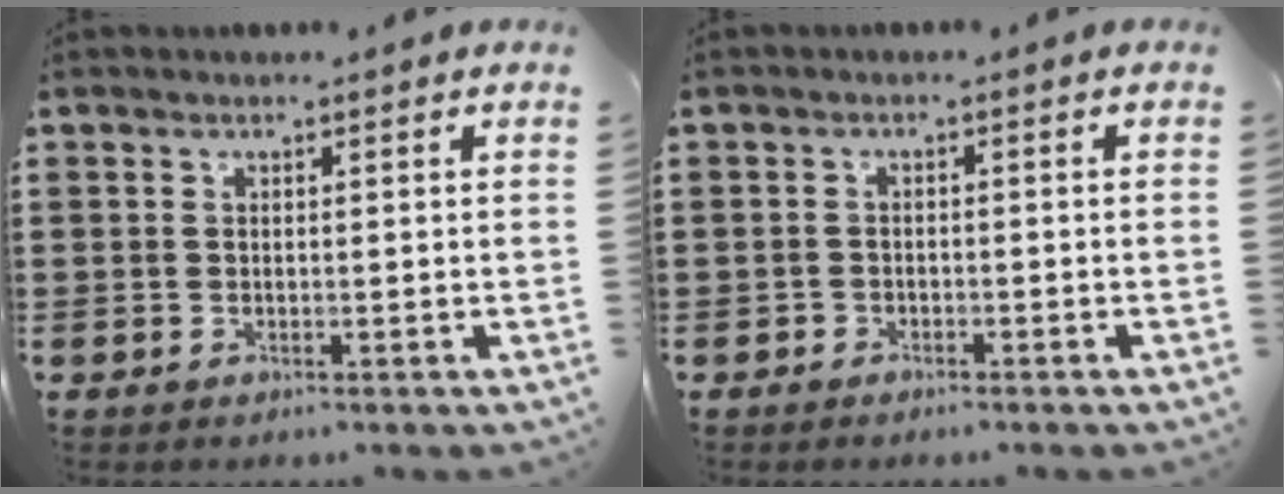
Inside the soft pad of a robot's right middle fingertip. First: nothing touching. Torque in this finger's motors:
{"motor_torque": [0.46, 0.65, -0.04, -0.01]}